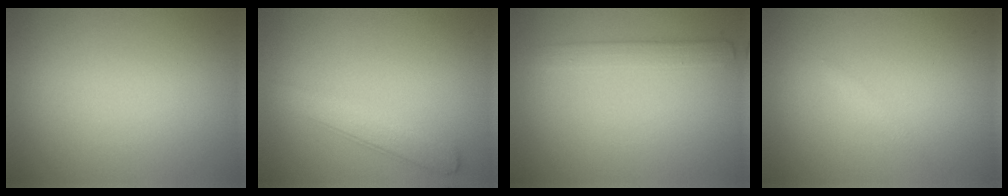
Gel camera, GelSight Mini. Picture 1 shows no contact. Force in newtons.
{"total": 2.6, "press": 2.6, "slide": 0.1}
{"total": 2.2, "press": 2.2, "slide": 0.2}
{"total": 0.6, "press": 0.6, "slide": 0.1}